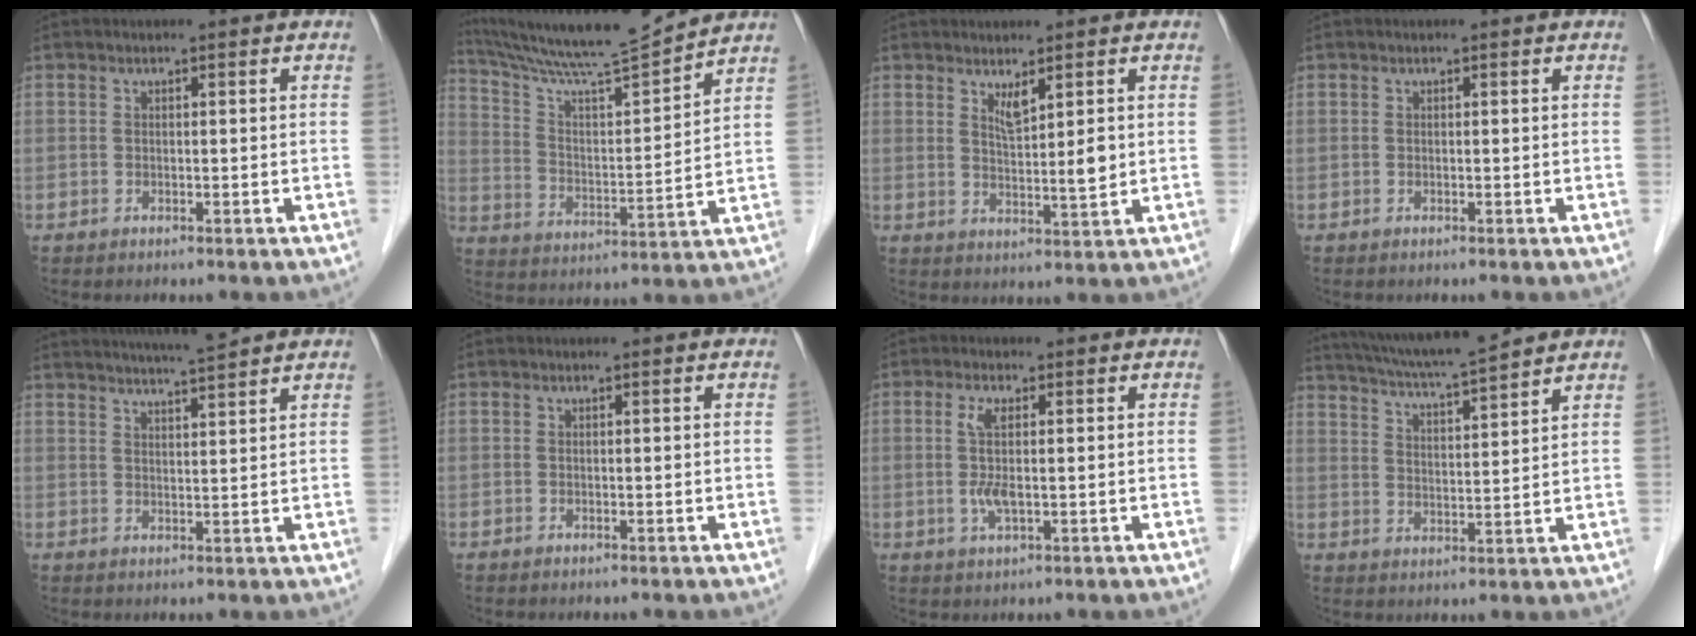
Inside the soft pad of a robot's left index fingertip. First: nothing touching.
{"total": 14.2, "force": [13.3, -1.2, 4.9], "torque": [-0.098, -0.006, 0.229]}
{"total": 4.1, "force": [1.6, 0.5, 3.8], "torque": [-0.062, -0.011, 0.030]}
{"total": 0.0}
{"total": 7.7, "force": [6.9, -0.6, 3.2], "torque": [-0.059, 0.010, 0.101]}
{"total": 0.0}
{"total": 3.9, "force": [0.1, 0.8, 3.8], "torque": [-0.085, -0.002, 0.002]}
{"total": 13.3, "force": [11.9, 0.1, 5.9], "torque": [-0.110, 0.018, 0.190]}